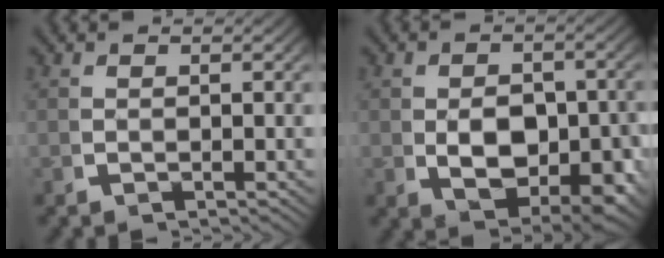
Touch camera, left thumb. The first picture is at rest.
{"total": 9.0, "force": [-1.0, 5.9, 6.6], "torque": [-0.127, -0.049, 0.007]}